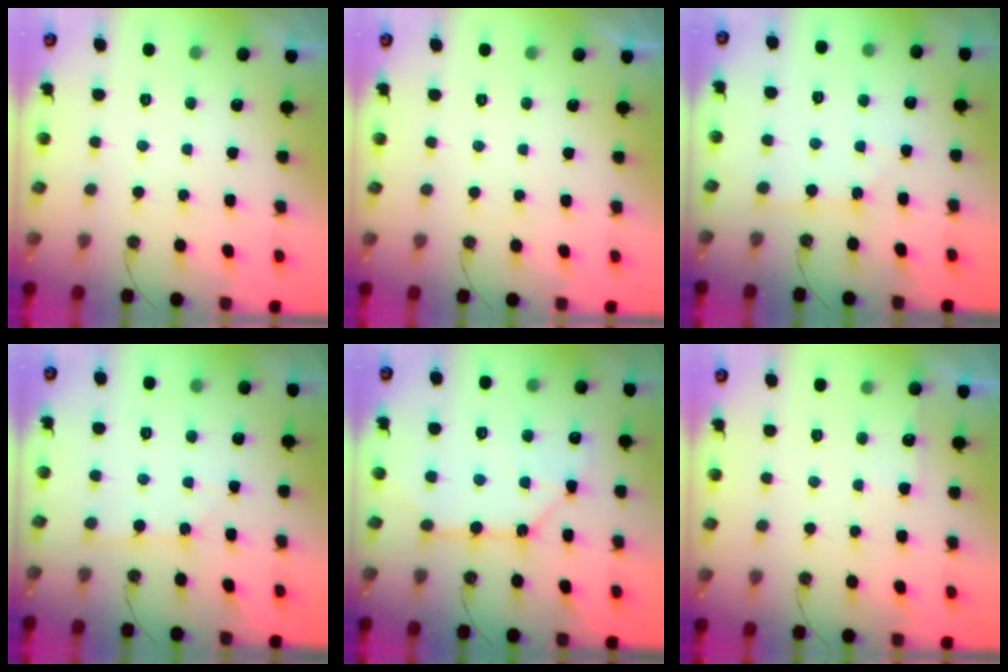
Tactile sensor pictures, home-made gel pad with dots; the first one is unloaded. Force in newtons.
{"total": 0.0}
{"total": 3.3, "press": 3.3, "slide": 0.4}
{"total": 2.1, "press": 2.1, "slide": 0.3}
{"total": 10.7, "press": 10.7, "slide": 0.4}
{"total": 4.6, "press": 4.5, "slide": 0.6}